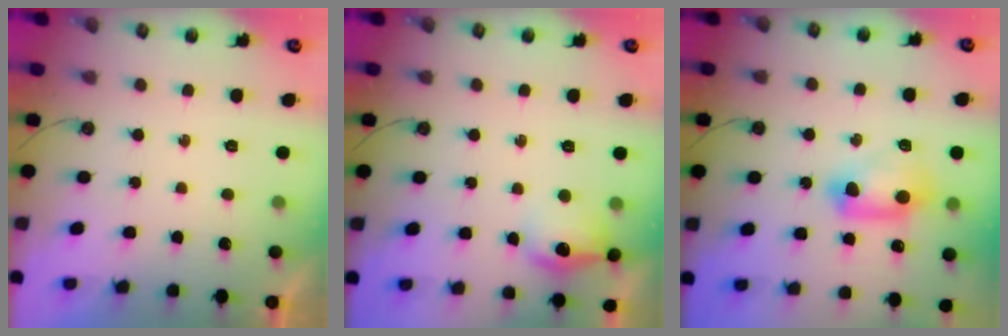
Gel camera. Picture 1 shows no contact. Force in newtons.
{"total": 12.2, "press": 12.1, "slide": 1.0}
{"total": 17.6, "press": 12.2, "slide": 12.7}